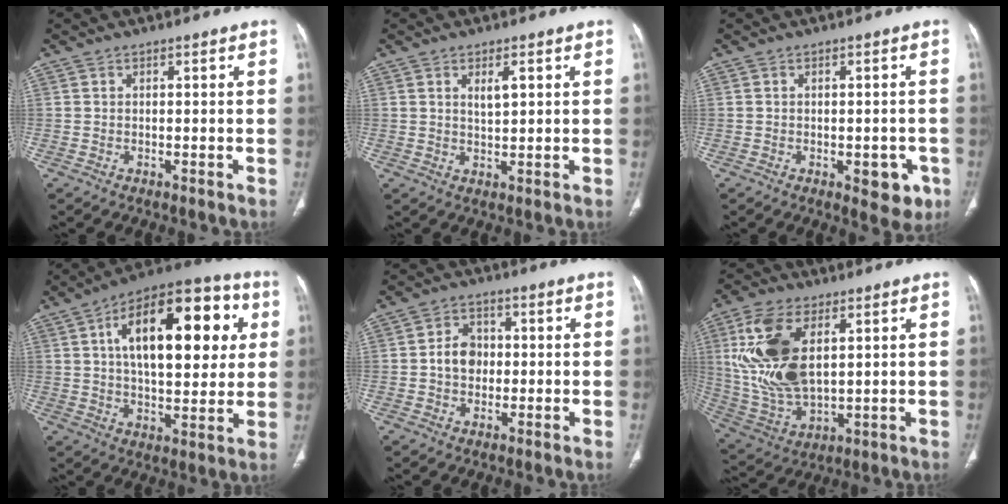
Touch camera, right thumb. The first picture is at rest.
{"total": 3.3, "force": [1.3, 1.2, 2.7], "torque": [-0.046, -0.008, 0.024]}
{"total": 5.7, "force": [-2.1, 3.0, 4.3], "torque": [-0.027, 0.003, -0.019]}
{"total": 24.9, "force": [6.5, 12.0, 20.8], "torque": [-0.281, 0.015, 0.089]}
{"total": 5.7, "force": [-0.1, 4.6, 3.3], "torque": [-0.036, 0.013, -0.007]}
{"total": 17.9, "force": [4.6, 9.5, 14.4], "torque": [-0.293, -0.015, 0.098]}